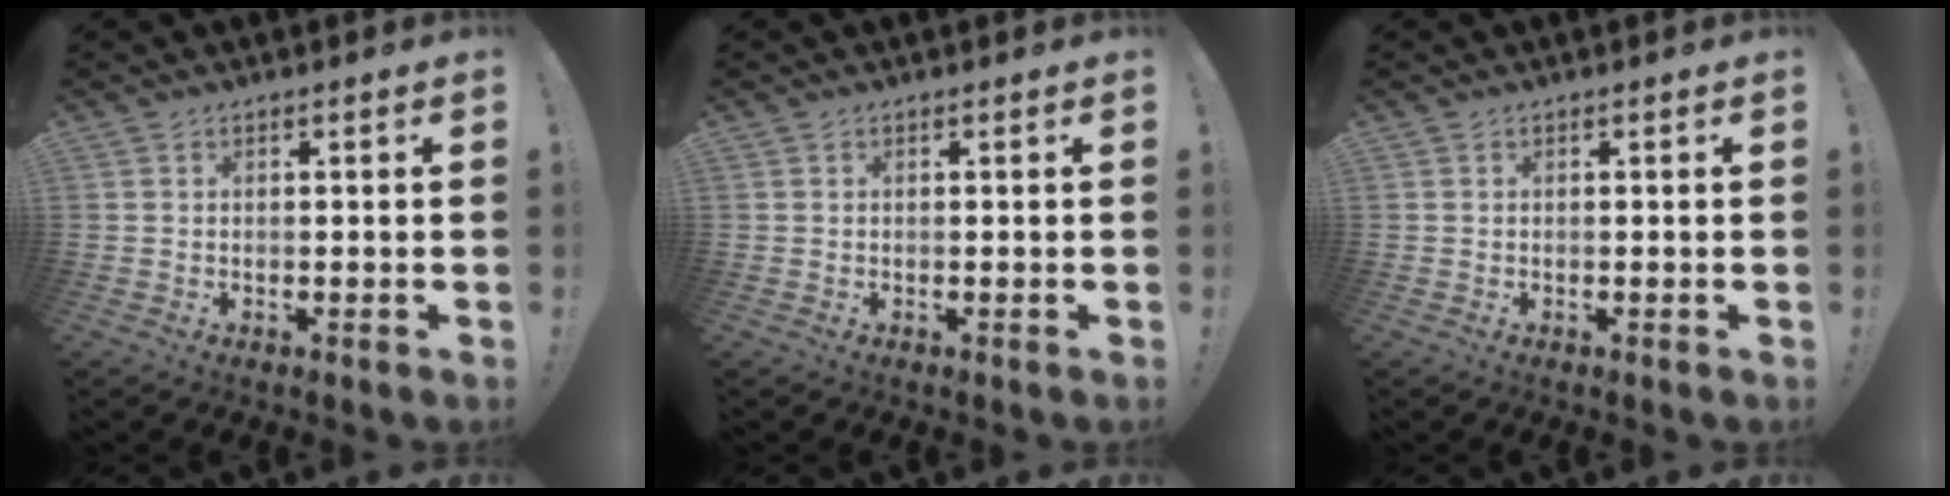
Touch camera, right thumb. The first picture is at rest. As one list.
[{"total": 0.0}, {"total": 0.0}]